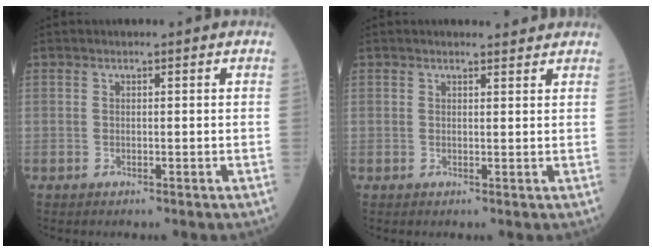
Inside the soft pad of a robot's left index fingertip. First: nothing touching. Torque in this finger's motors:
{"motor_torque": [0.90, -1.24, 0.14, 0.01]}